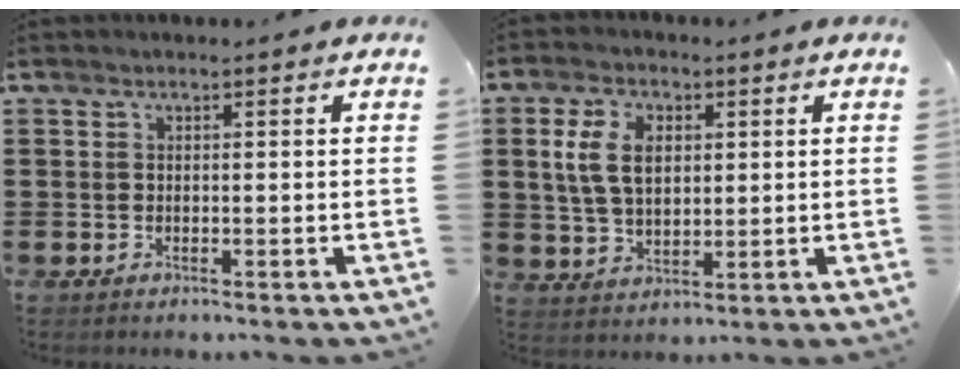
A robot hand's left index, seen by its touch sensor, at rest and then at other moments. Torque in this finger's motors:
{"motor_torque": [1.08, 1.06, 0.56, 0.13]}